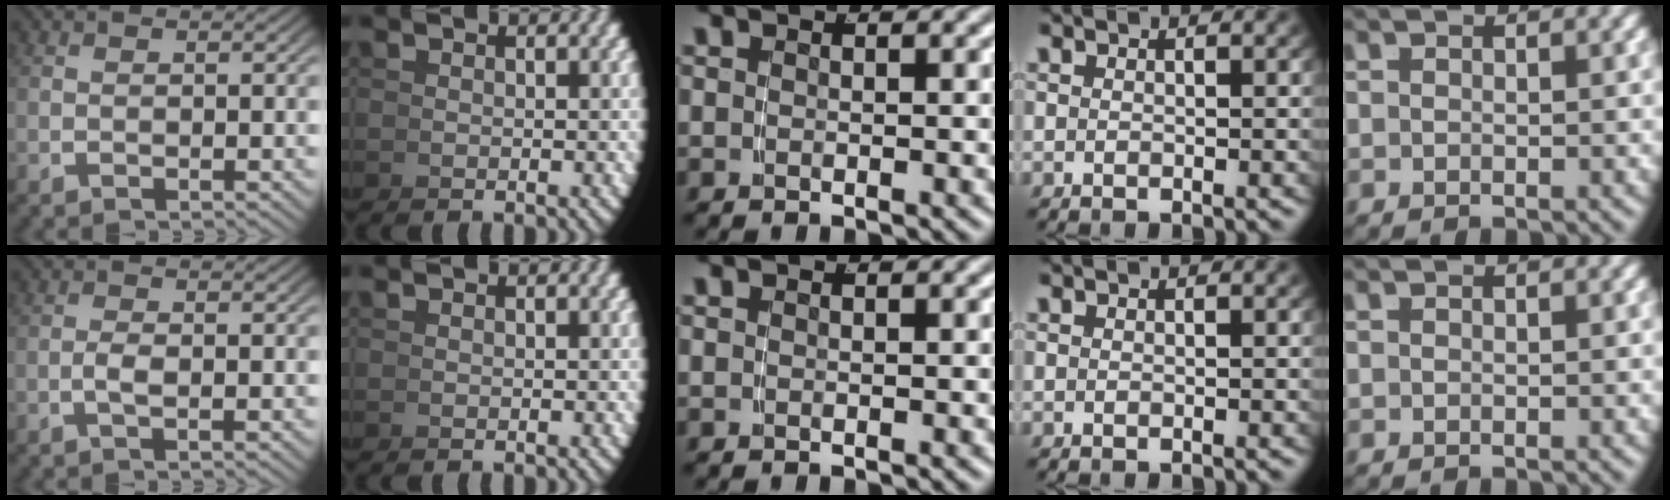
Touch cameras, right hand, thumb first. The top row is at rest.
{"thumb": {"total": 1.4, "force": [-0.4, 0.5, 1.2], "torque": [-0.035, -0.004, -0.007]}}